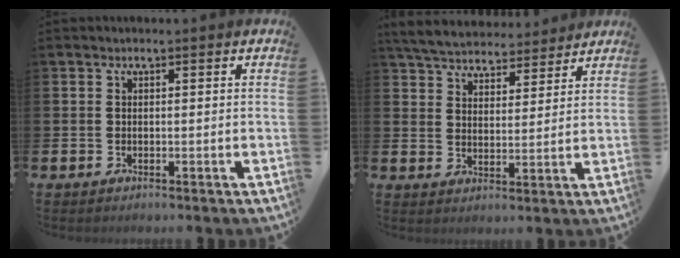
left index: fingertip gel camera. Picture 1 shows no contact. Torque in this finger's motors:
{"motor_torque": [1.08, -1.06, 0.45, 0.15]}